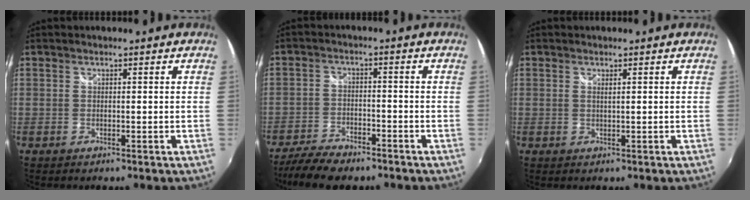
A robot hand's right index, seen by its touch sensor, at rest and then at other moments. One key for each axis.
{"total": 10.1, "fx": -8.3, "fy": 3.6, "fz": 4.6, "tx": -0.119, "ty": -0.020, "tz": -0.143}
{"total": 0.7, "fx": 0.3, "fy": -0.1, "fz": 0.6, "tx": -0.011, "ty": 0.000, "tz": 0.006}